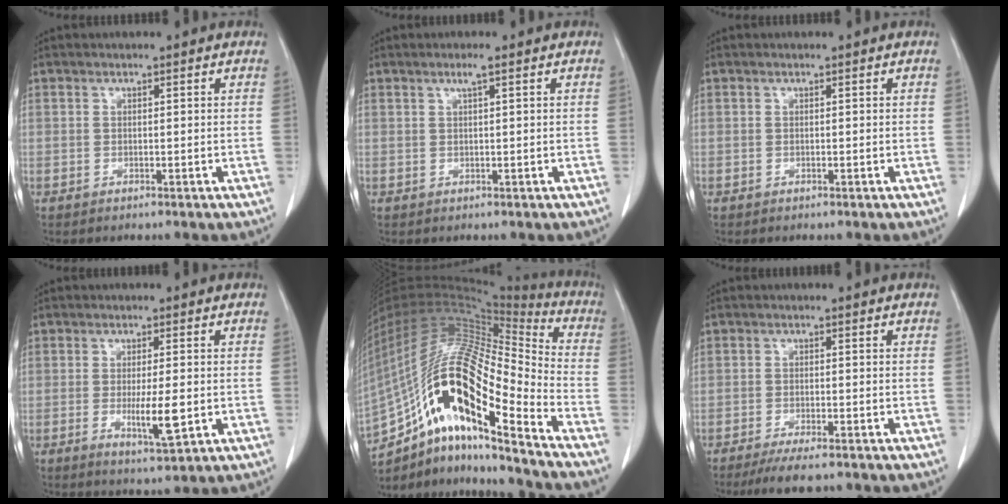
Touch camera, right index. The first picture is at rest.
{"total": 1.5, "force": [0.8, -0.1, 1.3], "torque": [-0.023, 0.006, 0.015]}
{"total": 0.0}
{"total": 5.7, "force": [-1.1, 0.9, 5.6], "torque": [-0.095, -0.009, -0.012]}
{"total": 26.8, "force": [-14.0, 5.1, 22.2], "torque": [-0.425, -0.001, -0.250]}
{"total": 6.5, "force": [-5.2, 0.9, 3.7], "torque": [-0.050, -0.011, -0.079]}